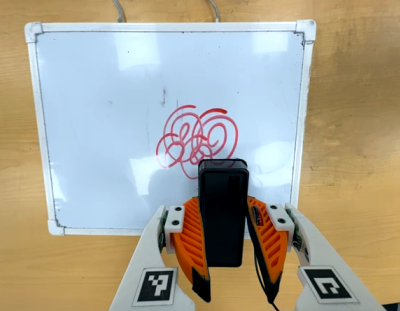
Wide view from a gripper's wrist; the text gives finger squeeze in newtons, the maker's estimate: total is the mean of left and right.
{"total": 4.9, "left": 3.3, "right": 6.5}